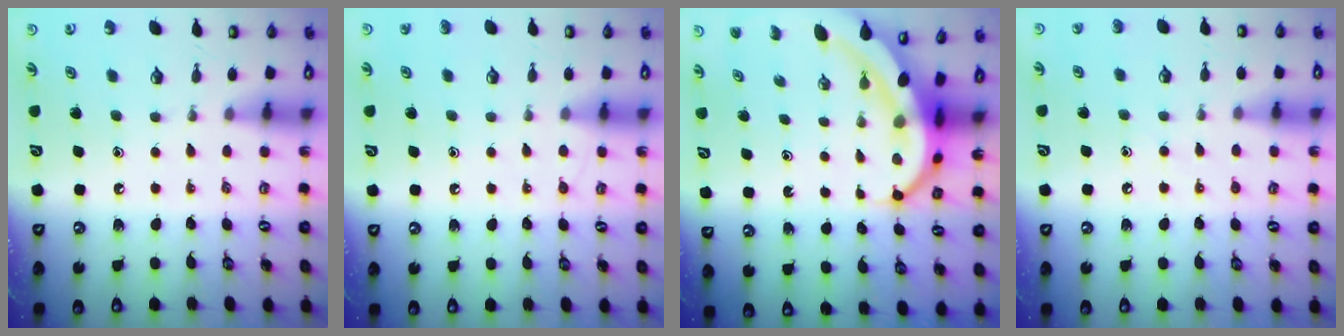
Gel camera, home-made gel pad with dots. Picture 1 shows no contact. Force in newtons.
{"total": 5.6, "press": 5.6, "slide": 0.5}
{"total": 9.5, "press": 9.4, "slide": 1.2}
{"total": 7.0, "press": 7.0, "slide": 0.9}